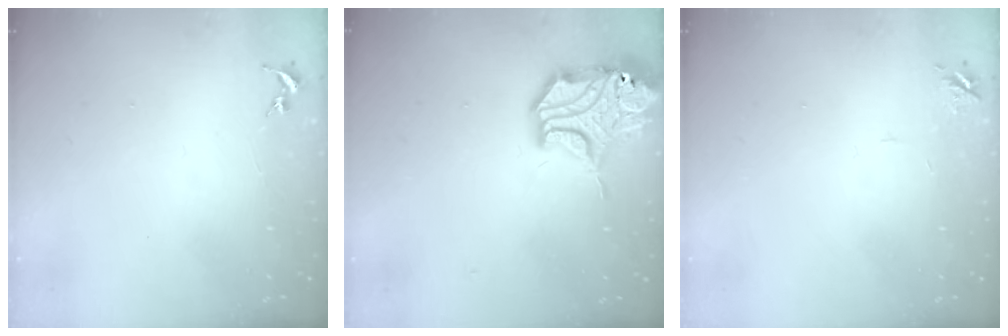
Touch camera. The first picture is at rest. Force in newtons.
{"total": 16.6, "press": 16.5, "slide": 2.1}
{"total": 5.8, "press": 5.8, "slide": 0.7}